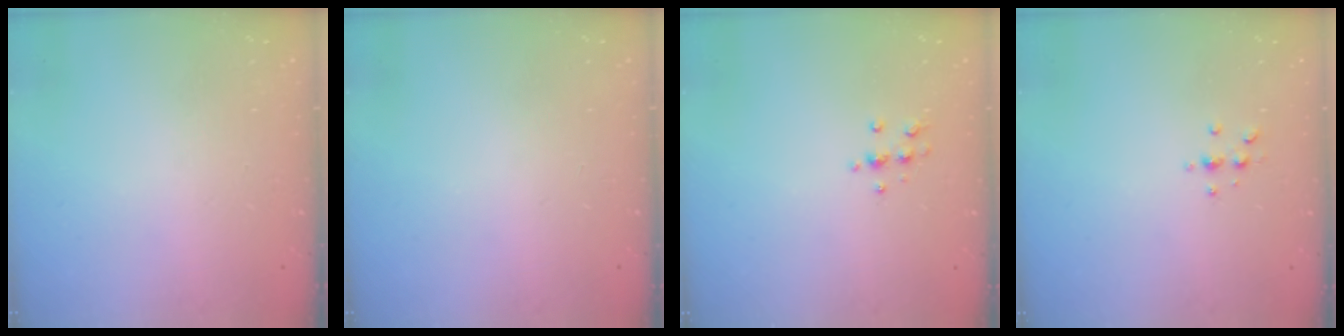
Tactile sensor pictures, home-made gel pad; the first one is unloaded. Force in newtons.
{"total": 0.0}
{"total": 6.2, "press": 6.2, "slide": 0.9}
{"total": 3.9, "press": 3.9, "slide": 0.6}